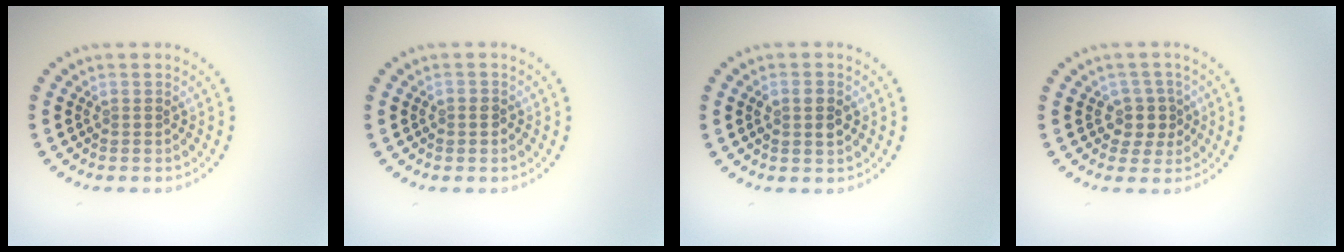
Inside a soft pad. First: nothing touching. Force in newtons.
{"total": 0.5, "press": 0.4, "slide": 0.3}
{"total": 2.0, "press": 2.0, "slide": 0.3}
{"total": 2.5, "press": 2.1, "slide": 1.4}